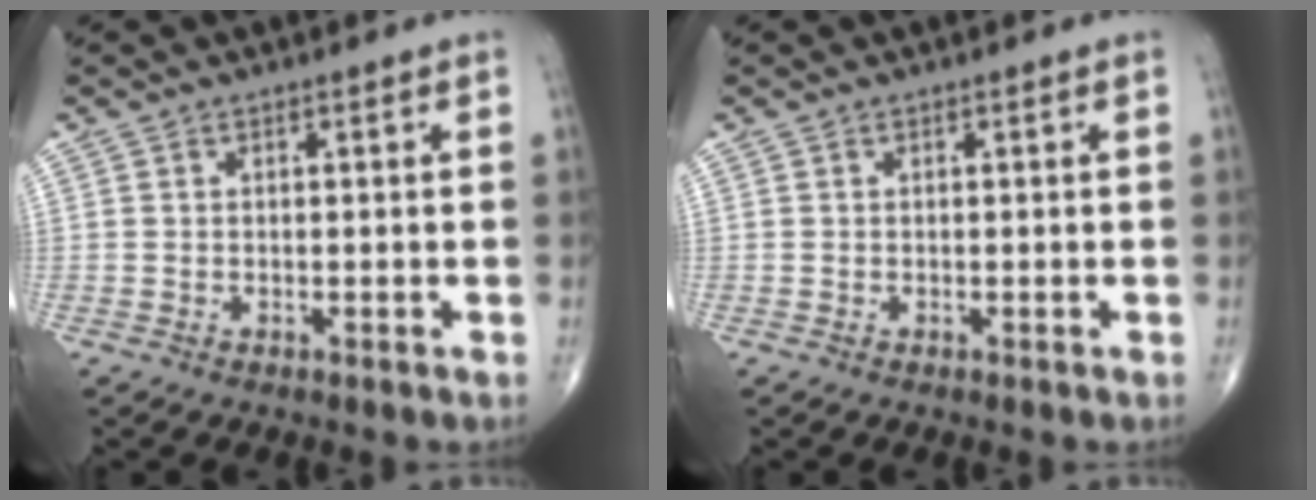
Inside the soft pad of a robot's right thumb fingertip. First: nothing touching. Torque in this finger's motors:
{"motor_torque": [0.00, 0.00, -0.02, 0.02, 0.00]}